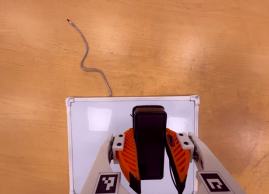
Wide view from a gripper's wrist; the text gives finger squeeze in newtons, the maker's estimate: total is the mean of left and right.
{"total": 6.3, "left": 5.4, "right": 7.2}